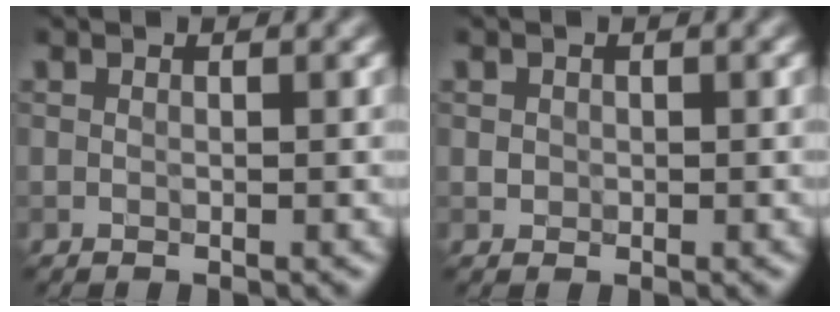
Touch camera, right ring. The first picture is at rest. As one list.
[{"total": 0.7, "force": [0.0, 0.7, 0.1], "torque": [0.002, -0.004, 0.000]}]